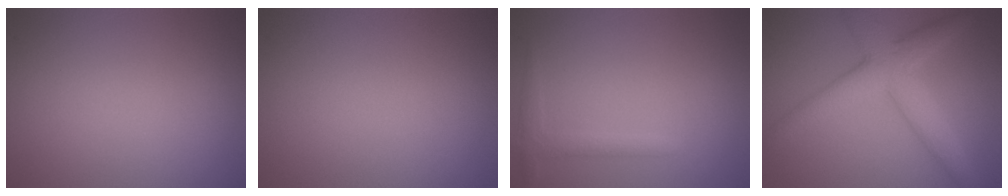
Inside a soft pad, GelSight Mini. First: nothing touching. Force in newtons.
{"total": 0.0}
{"total": 1.5, "press": 1.5, "slide": 0.1}
{"total": 5.6, "press": 5.6, "slide": 0.1}